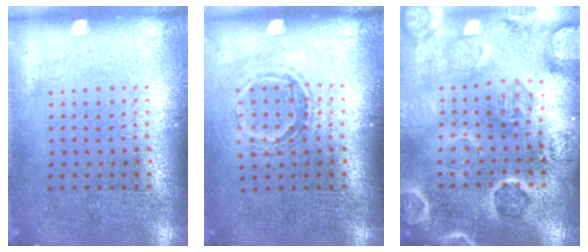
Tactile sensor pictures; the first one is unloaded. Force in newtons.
{"total": 1.3, "press": 1.1, "slide": 0.7}
{"total": 2.5, "press": 2.5, "slide": 0.3}